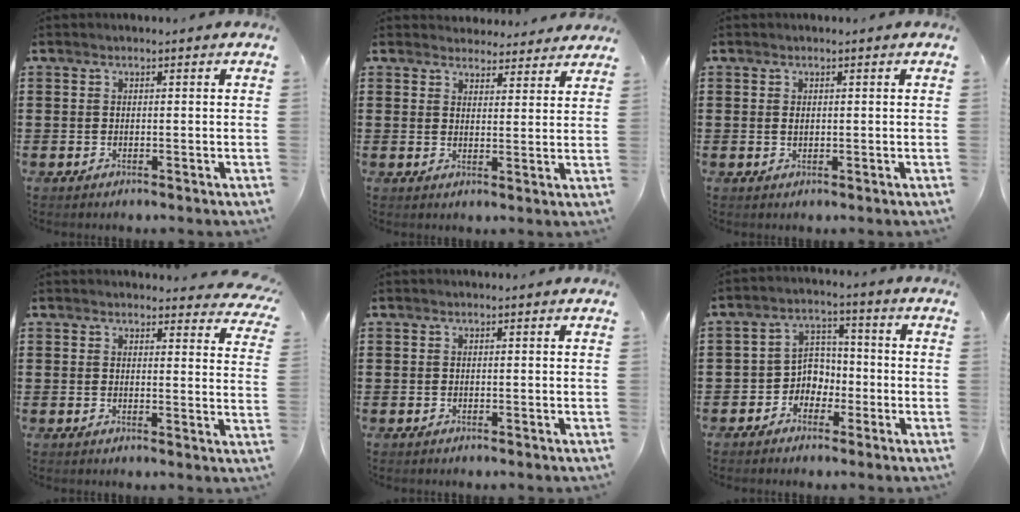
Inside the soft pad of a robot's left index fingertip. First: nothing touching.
{"total": 3.8, "force": [3.7, 0.7, 0.0], "torque": [-0.004, -0.014, 0.068]}
{"total": 0.7, "force": [0.1, 0.4, 0.5], "torque": [-0.013, 0.002, 0.001]}
{"total": 3.0, "force": [2.9, 0.2, 0.6], "torque": [-0.005, -0.015, 0.050]}
{"total": 0.0}
{"total": 4.6, "force": [-2.1, 3.9, 1.1], "torque": [-0.034, 0.012, -0.047]}